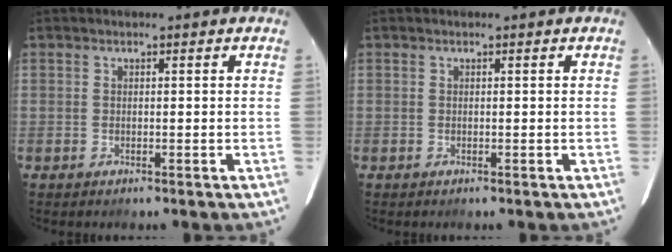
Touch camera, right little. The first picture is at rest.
{"total": 0.0}